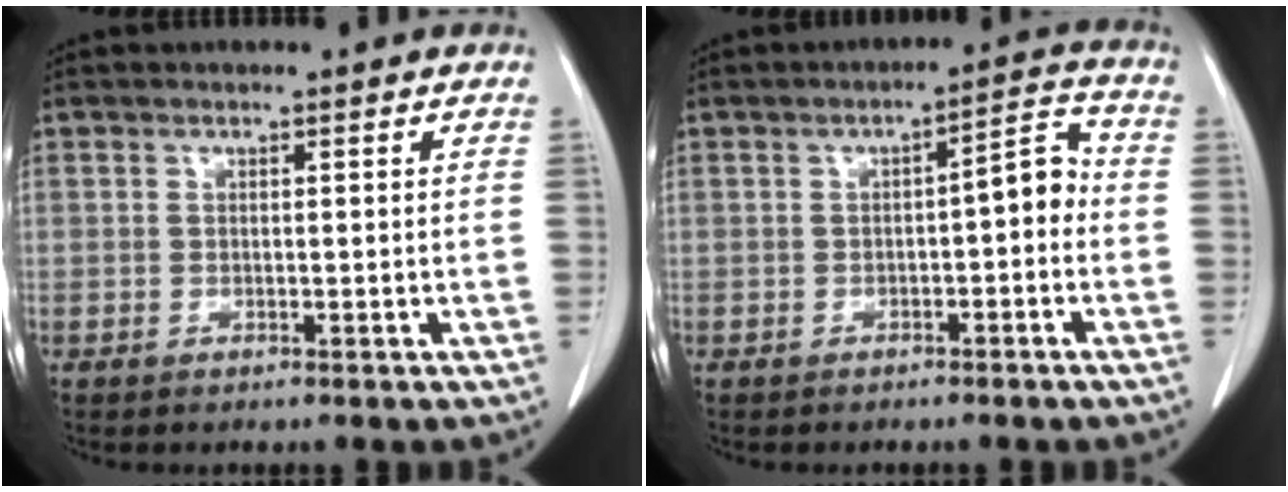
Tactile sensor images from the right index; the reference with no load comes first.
{"total": 5.1, "force": [-0.8, 1.5, 4.8], "torque": [-0.061, 0.026, -0.013]}